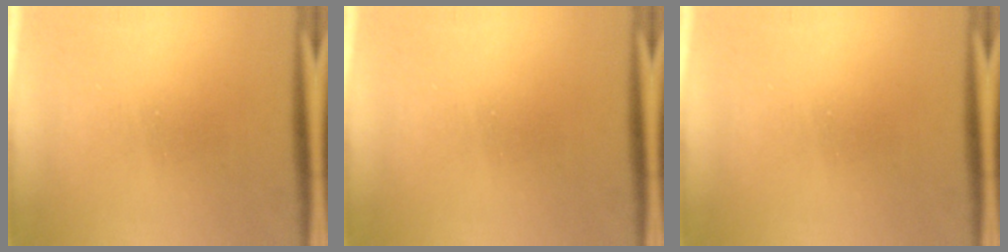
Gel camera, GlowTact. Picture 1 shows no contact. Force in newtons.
{"total": 0.0}
{"total": 0.0}